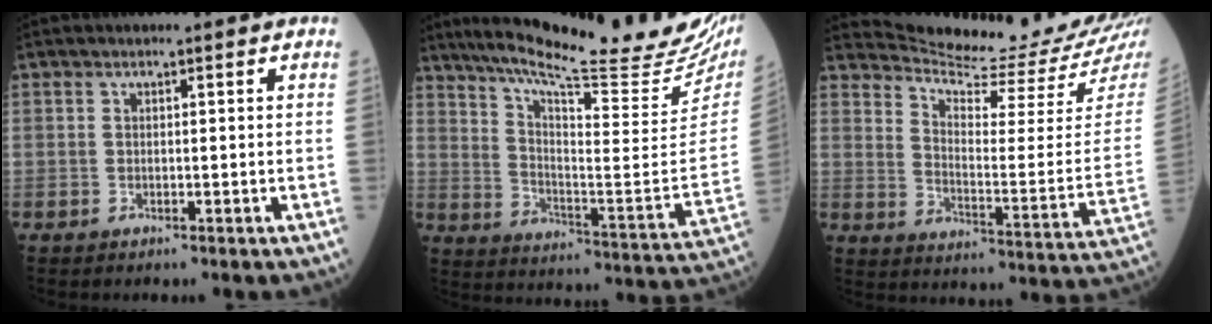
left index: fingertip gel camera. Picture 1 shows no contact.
{"total": 29.1, "force": [25.1, 1.8, 14.6], "torque": [-0.235, -0.078, 0.334]}
{"total": 18.8, "force": [18.0, -0.7, 5.2], "torque": [-0.097, -0.106, 0.243]}